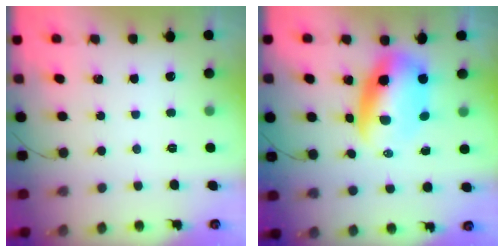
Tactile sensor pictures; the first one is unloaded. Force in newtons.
{"total": 9.5, "press": 9.3, "slide": 2.3}